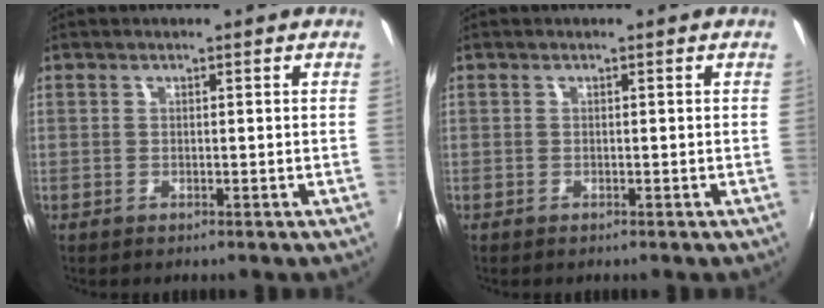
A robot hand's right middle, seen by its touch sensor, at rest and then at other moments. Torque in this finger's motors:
{"motor_torque": [0.71, -0.83, -0.54, -0.20]}